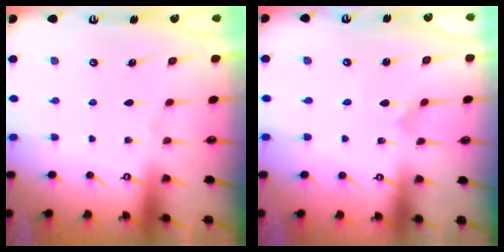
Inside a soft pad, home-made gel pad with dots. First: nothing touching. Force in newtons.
{"total": 0.0}